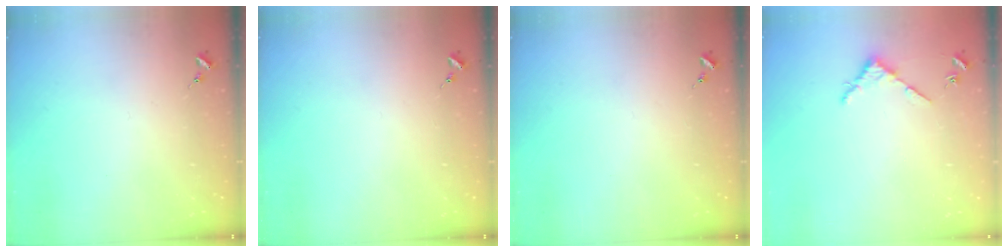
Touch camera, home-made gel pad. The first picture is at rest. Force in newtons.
{"total": 0.0}
{"total": 0.0}
{"total": 3.4, "press": 3.4, "slide": 0.4}